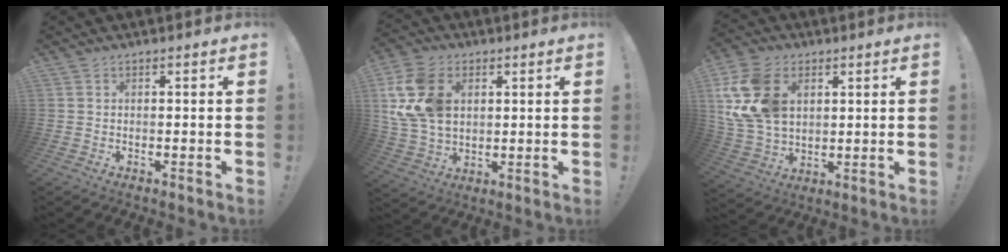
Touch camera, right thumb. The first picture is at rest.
{"total": 16.5, "force": [4.3, 12.1, 10.4], "torque": [-0.200, -0.013, 0.087]}
{"total": 17.9, "force": [5.4, 13.0, 11.0], "torque": [-0.207, -0.019, 0.105]}